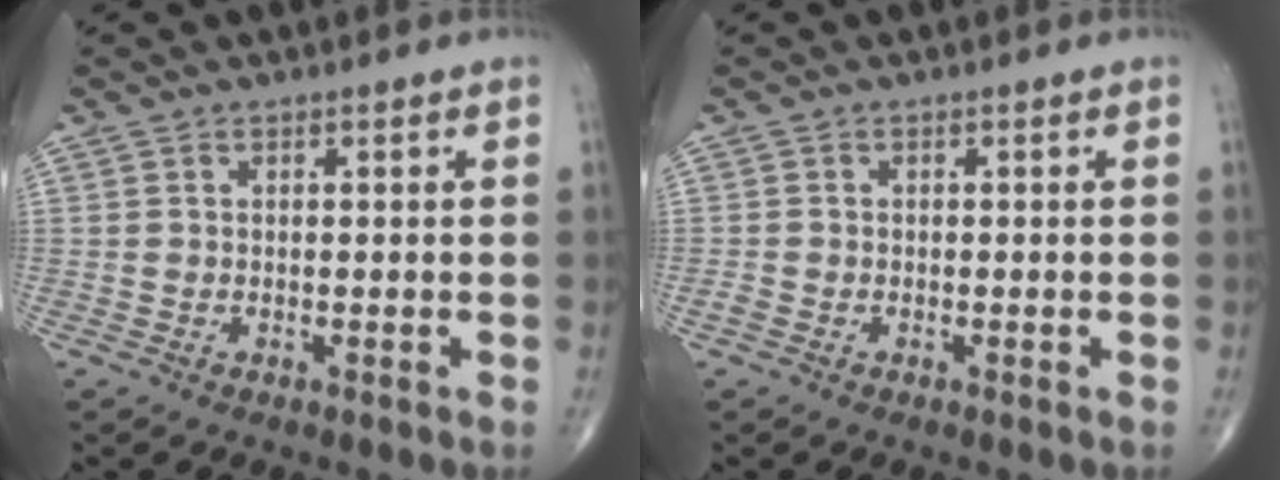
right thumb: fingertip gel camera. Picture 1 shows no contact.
{"total": 0.9, "force": [-0.5, 0.6, 0.5], "torque": [-0.016, -0.002, -0.013]}